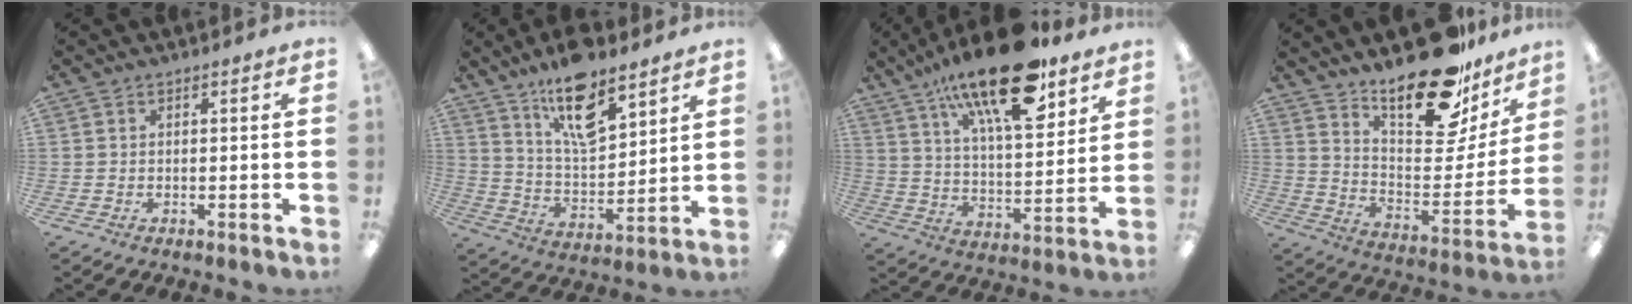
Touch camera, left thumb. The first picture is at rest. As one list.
[{"total": 15.4, "force": [10.8, 6.0, 9.2], "torque": [-0.156, -0.050, 0.185]}, {"total": 22.3, "force": [15.4, 7.6, 14.3], "torque": [-0.233, -0.084, 0.257]}, {"total": 23.1, "force": [18.7, 8.2, 10.8], "torque": [-0.148, -0.137, 0.316]}]